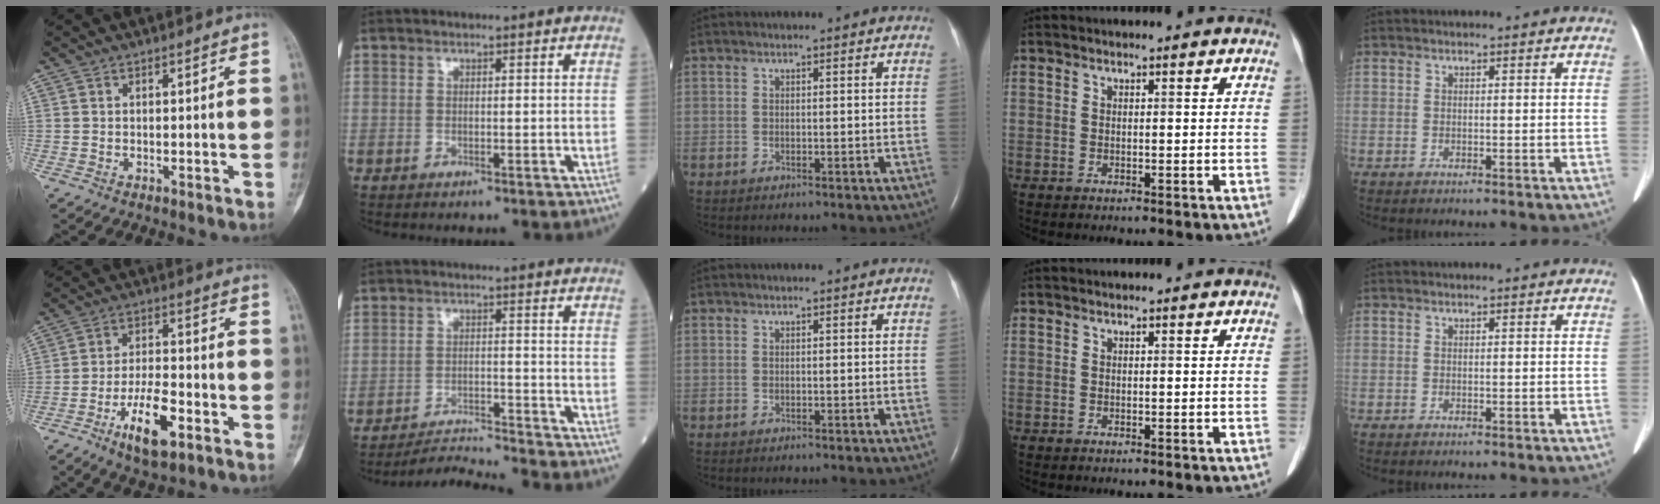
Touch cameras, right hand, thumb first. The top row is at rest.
{"thumb": {"total": 10.5, "force": [-5.1, 4.0, 8.2], "torque": [-0.143, 0.025, -0.089]}, "index": {"total": 6.9, "force": [-6.5, -2.0, -0.3], "torque": [-0.002, -0.006, -0.116]}}